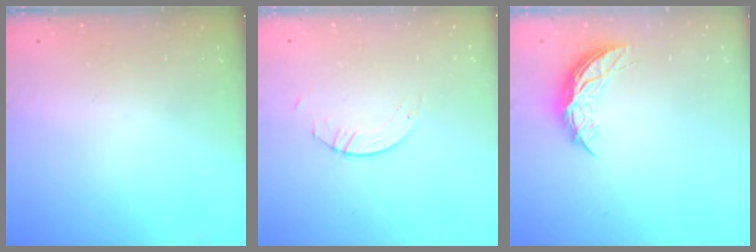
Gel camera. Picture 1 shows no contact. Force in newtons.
{"total": 2.6, "press": 2.6, "slide": 0.2}
{"total": 8.8, "press": 8.8, "slide": 0.5}